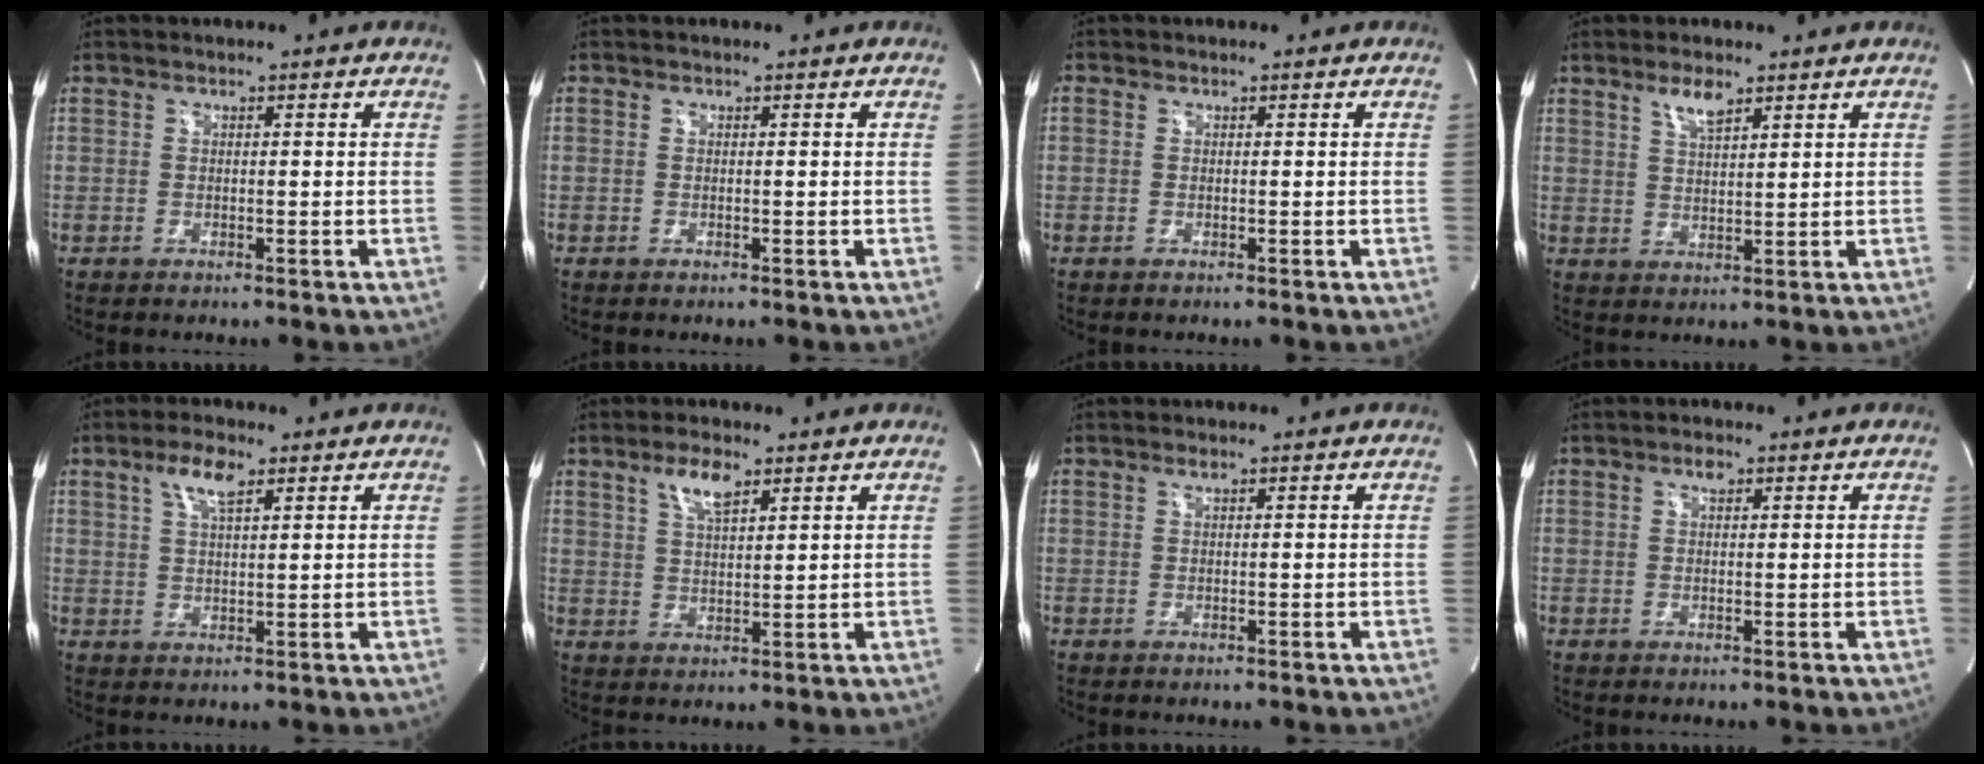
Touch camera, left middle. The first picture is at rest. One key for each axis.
{"total": 0.0}
{"total": 0.0}
{"total": 3.7, "fx": 2.7, "fy": 1.0, "fz": 2.4, "tx": -0.049, "ty": 0.000, "tz": 0.052}
{"total": 4.9, "fx": 2.8, "fy": 1.3, "fz": 3.8, "tx": -0.078, "ty": 0.007, "tz": 0.053}
{"total": 4.9, "fx": 3.1, "fy": 1.4, "fz": 3.6, "tx": -0.072, "ty": 0.002, "tz": 0.060}
{"total": 0.6, "fx": 0.5, "fy": 0.1, "fz": 0.4, "tx": -0.011, "ty": 0.002, "tz": 0.011}
{"total": 1.4, "fx": 0.8, "fy": 0.7, "fz": 0.9, "tx": -0.017, "ty": 0.004, "tz": 0.012}